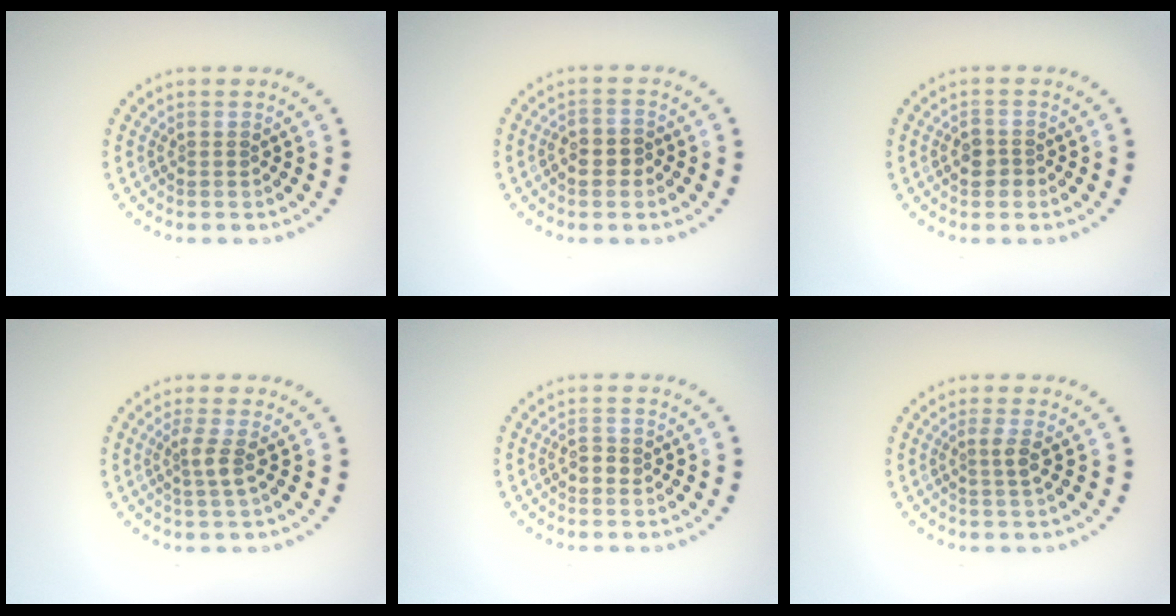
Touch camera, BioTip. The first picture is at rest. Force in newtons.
{"total": 1.9, "press": 1.8, "slide": 0.4}
{"total": 1.8, "press": 1.7, "slide": 0.6}
{"total": 1.8, "press": 1.3, "slide": 1.2}
{"total": 1.3, "press": 1.3, "slide": 0.1}
{"total": 1.5, "press": 1.1, "slide": 1.0}